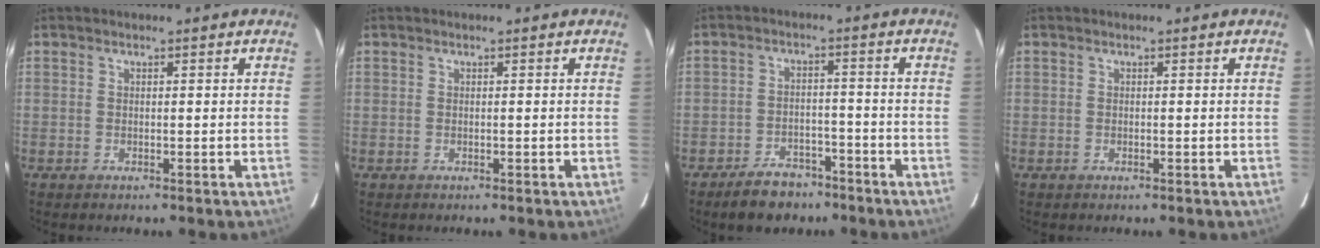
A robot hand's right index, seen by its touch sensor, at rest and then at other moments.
{"total": 0.0}
{"total": 6.5, "force": [-5.0, 3.5, 2.4], "torque": [-0.047, 0.005, -0.079]}
{"total": 0.0}